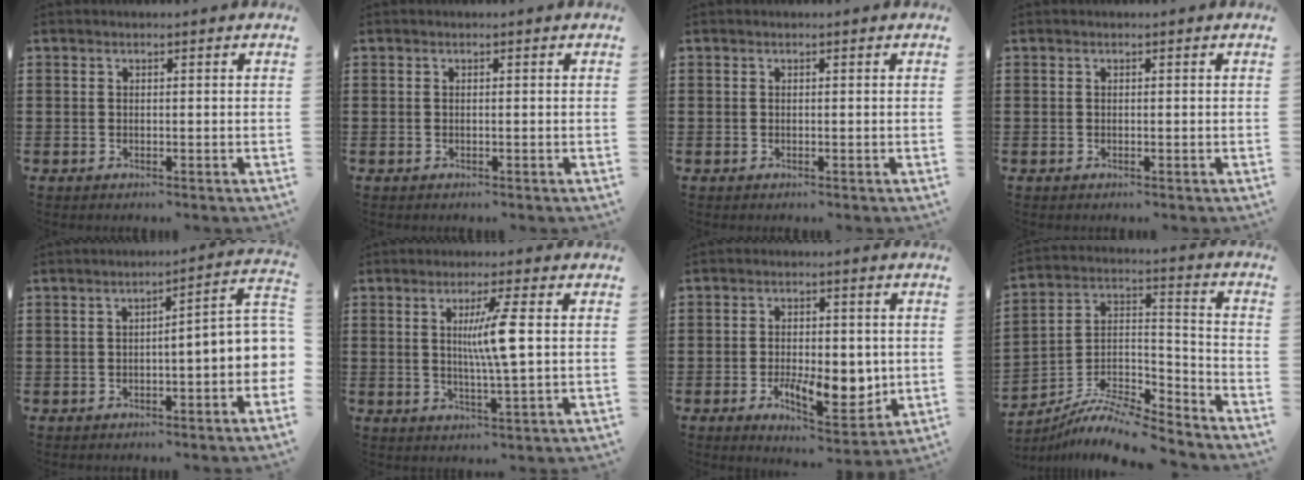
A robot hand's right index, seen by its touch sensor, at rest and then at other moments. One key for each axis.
{"total": 0.0}
{"total": 0.0}
{"total": 0.0}
{"total": 4.4, "fx": -1.1, "fy": 0.6, "fz": 4.3, "tx": -0.070, "ty": -0.023, "tz": -0.027}
{"total": 7.1, "fx": 1.0, "fy": -0.4, "fz": 7.1, "tx": -0.133, "ty": -0.005, "tz": 0.010}
{"total": 8.9, "fx": -1.6, "fy": 4.7, "fz": 7.3, "tx": -0.111, "ty": -0.005, "tz": -0.027}
{"total": 9.0, "fx": -8.2, "fy": 1.9, "fz": 3.3, "tx": -0.067, "ty": 0.013, "tz": -0.165}